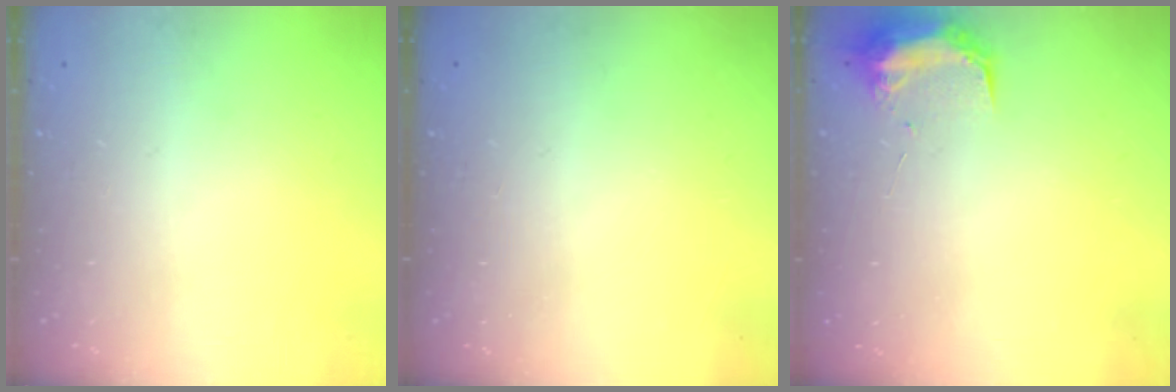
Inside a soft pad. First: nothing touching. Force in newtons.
{"total": 0.0}
{"total": 9.8, "press": 9.7, "slide": 0.7}